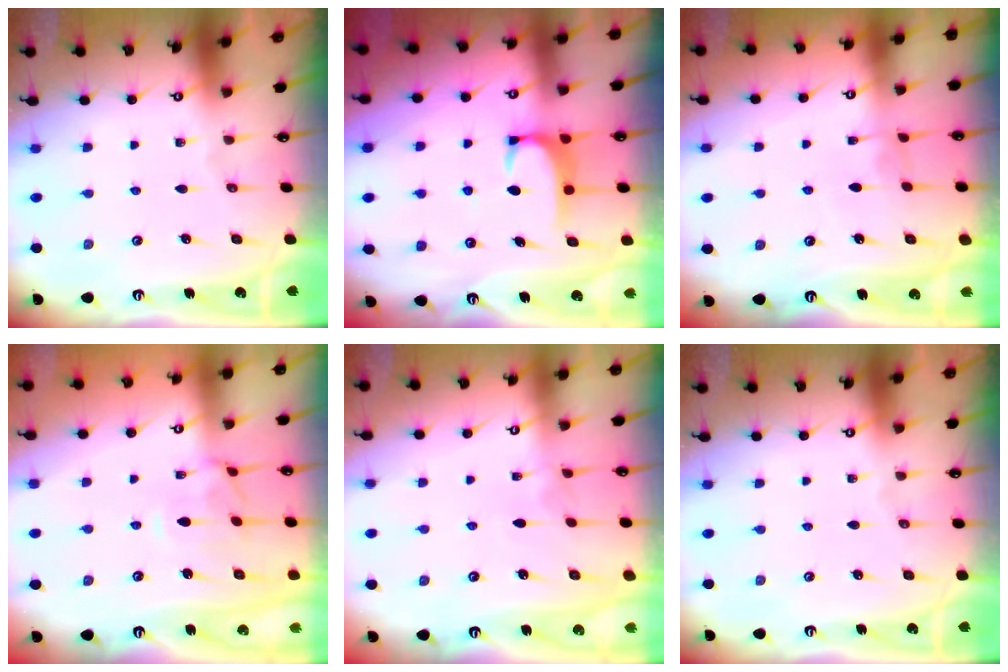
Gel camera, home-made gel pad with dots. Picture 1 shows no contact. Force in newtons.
{"total": 2.5, "press": 2.4, "slide": 0.6}
{"total": 1.4, "press": 1.3, "slide": 0.4}
{"total": 0.6, "press": 0.0, "slide": 0.6}
{"total": 3.7, "press": 3.7, "slide": 0.1}
{"total": 0.0}